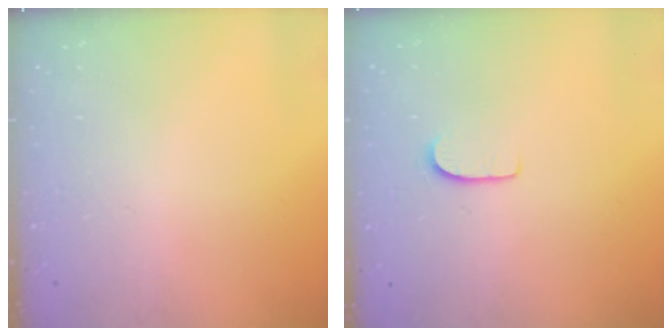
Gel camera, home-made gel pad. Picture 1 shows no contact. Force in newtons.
{"total": 5.9, "press": 5.8, "slide": 0.6}